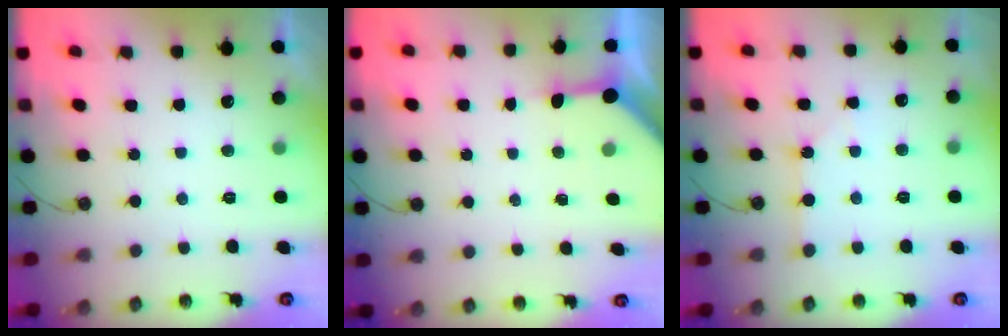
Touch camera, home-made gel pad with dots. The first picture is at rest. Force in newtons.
{"total": 3.9, "press": 3.8, "slide": 0.4}
{"total": 0.9, "press": 0.8, "slide": 0.2}